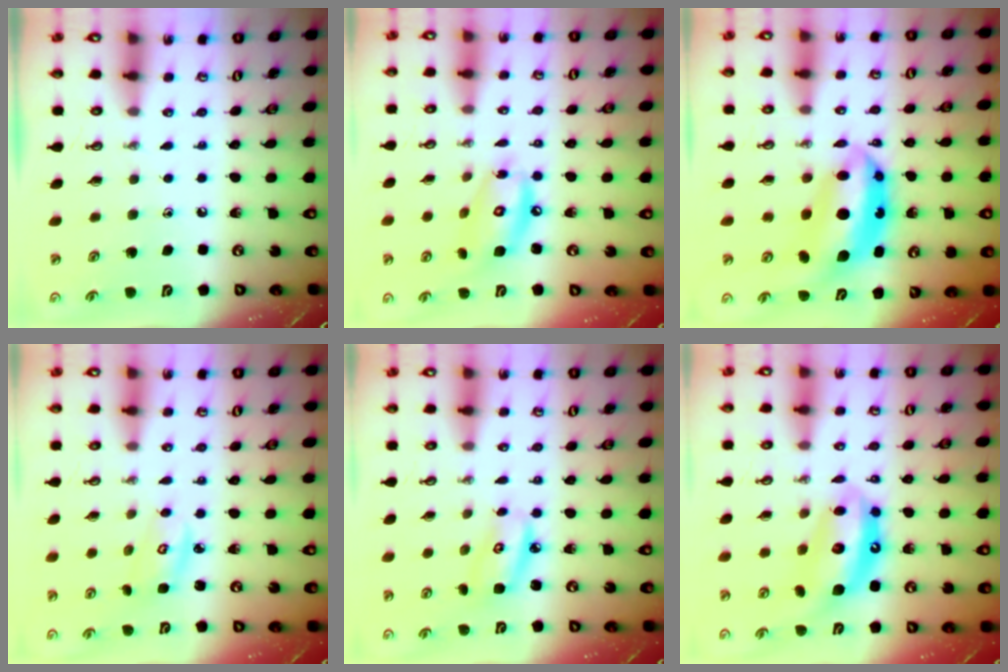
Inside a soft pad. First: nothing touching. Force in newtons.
{"total": 11.5, "press": 11.5, "slide": 0.8}
{"total": 11.9, "press": 11.9, "slide": 1.1}
{"total": 3.5, "press": 3.5, "slide": 0.2}
{"total": 6.0, "press": 6.0, "slide": 0.2}
{"total": 12.8, "press": 12.8, "slide": 1.1}